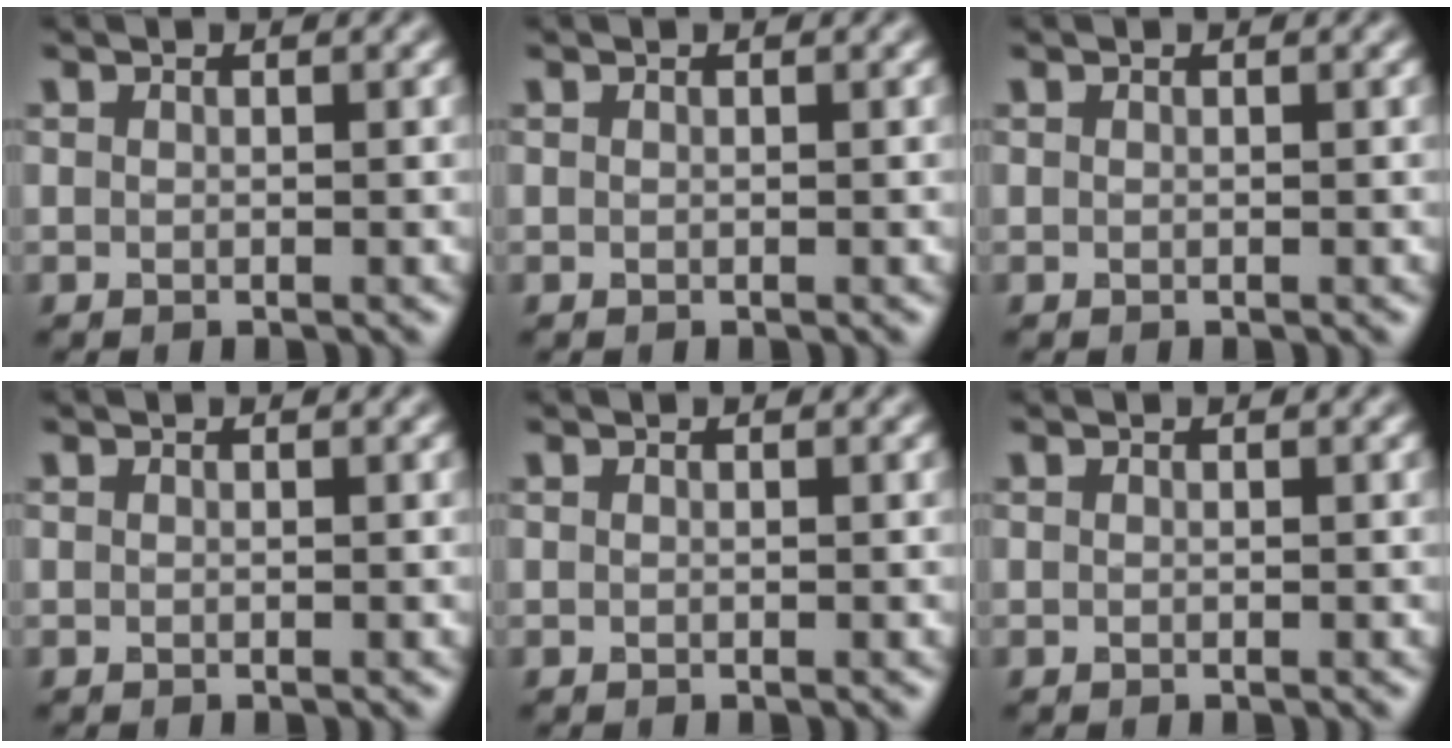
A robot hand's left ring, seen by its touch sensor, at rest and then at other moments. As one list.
[{"total": 0.0}, {"total": 0.0}, {"total": 0.0}, {"total": 0.0}, {"total": 0.0}]